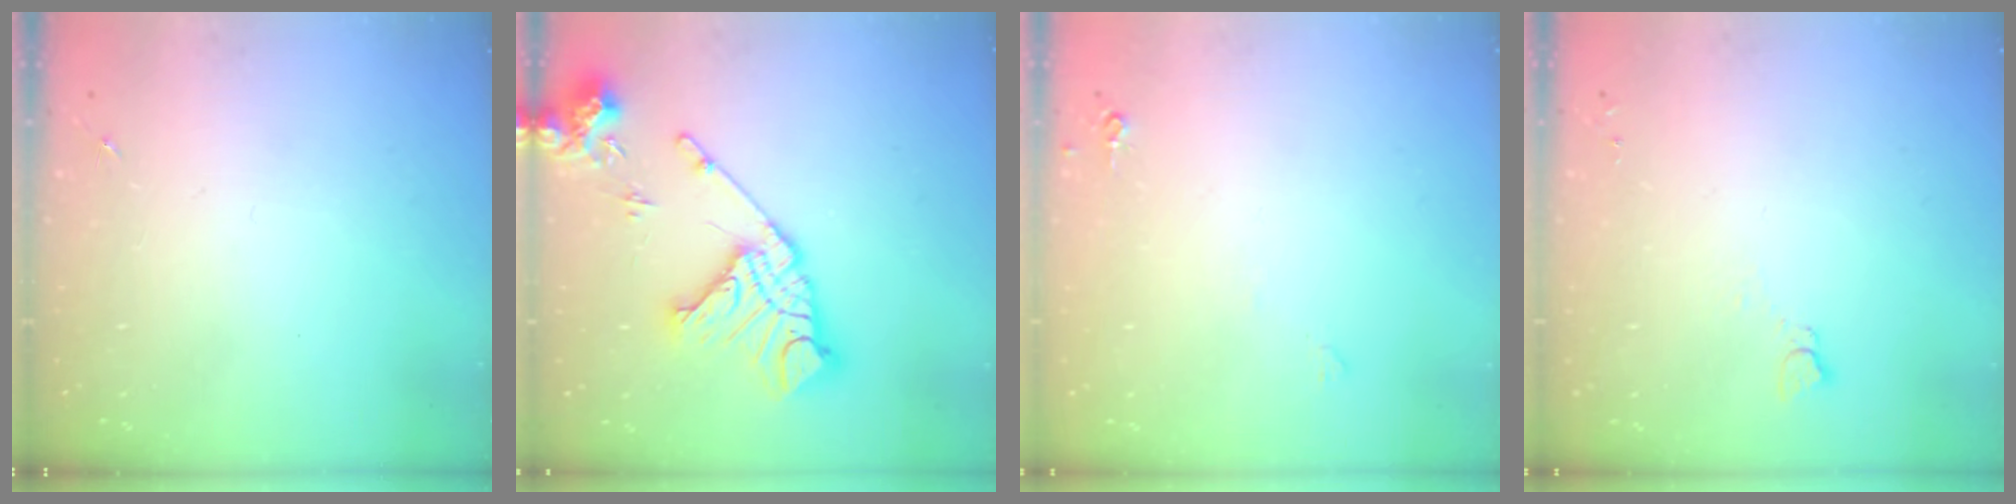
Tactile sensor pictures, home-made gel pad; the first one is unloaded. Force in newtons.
{"total": 19.0, "press": 18.8, "slide": 2.3}
{"total": 4.1, "press": 4.0, "slide": 0.7}
{"total": 2.7, "press": 2.7, "slide": 0.3}